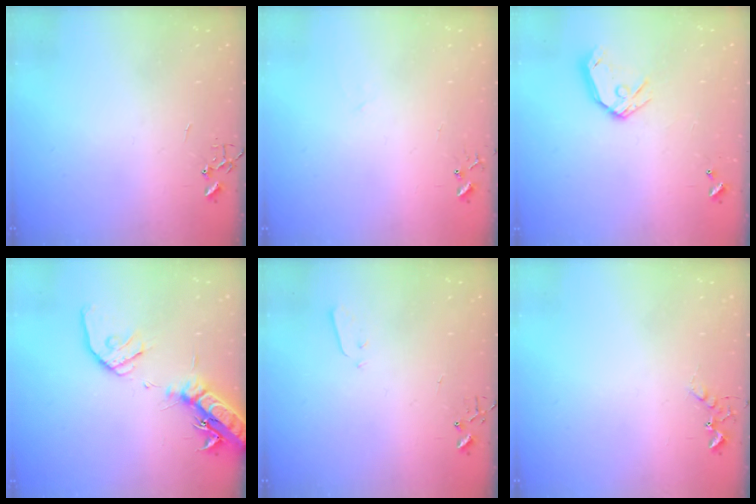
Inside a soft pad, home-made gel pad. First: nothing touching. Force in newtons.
{"total": 4.6, "press": 4.5, "slide": 0.6}
{"total": 11.2, "press": 11.0, "slide": 1.8}
{"total": 19.4, "press": 19.1, "slide": 3.5}
{"total": 3.2, "press": 3.1, "slide": 0.7}
{"total": 5.2, "press": 5.1, "slide": 0.9}